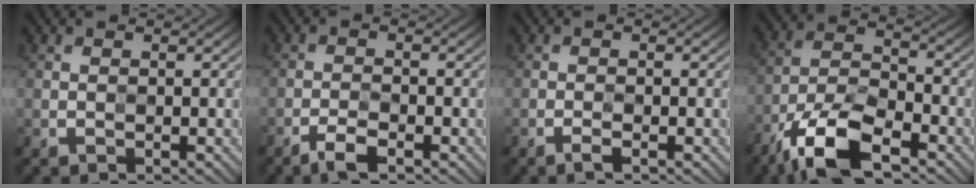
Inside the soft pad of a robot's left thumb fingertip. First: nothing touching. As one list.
[{"total": 2.8, "force": [-2.0, 0.6, 1.8], "torque": [-0.038, 0.001, -0.045]}, {"total": 1.0, "force": [-0.7, 0.0, 0.7], "torque": [-0.014, 0.001, -0.016]}, {"total": 11.8, "force": [-7.8, 4.2, 7.8], "torque": [-0.155, -0.006, -0.164]}]